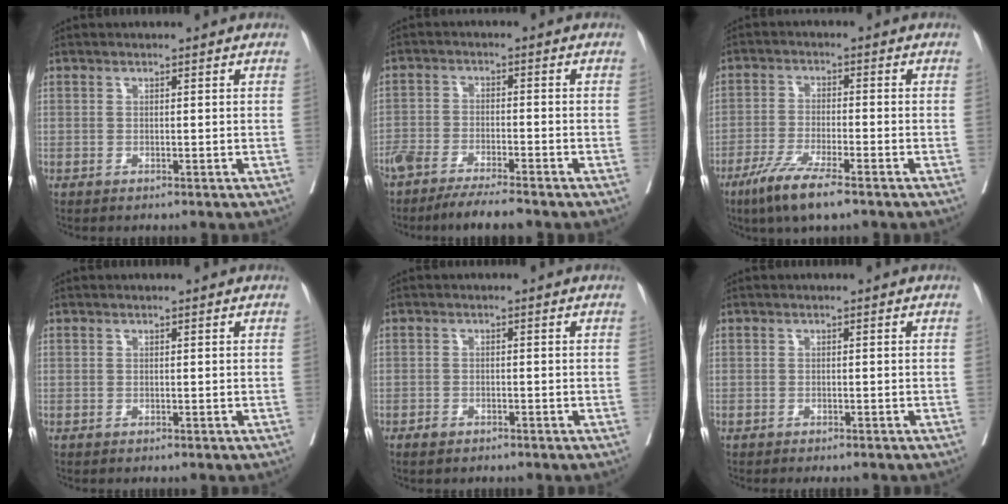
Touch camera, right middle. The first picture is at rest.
{"total": 8.8, "force": [-7.5, 0.8, 4.6], "torque": [-0.073, -0.016, -0.123]}
{"total": 8.3, "force": [-5.6, 0.7, 6.0], "torque": [-0.118, -0.020, -0.104]}
{"total": 0.0}
{"total": 1.4, "force": [-1.1, 0.7, 0.6], "torque": [-0.012, 0.001, -0.017]}
{"total": 2.1, "force": [-1.8, 0.5, 0.9], "torque": [-0.012, -0.005, -0.023]}